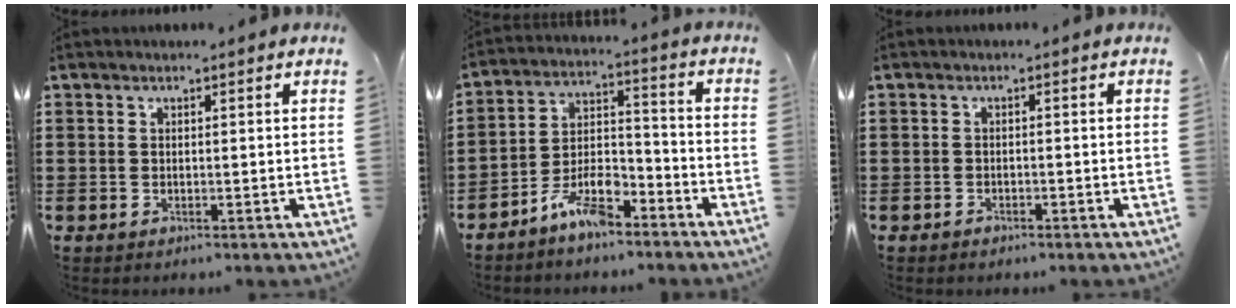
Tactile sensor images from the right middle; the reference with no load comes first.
{"total": 7.9, "force": [-6.4, 2.5, 4.0], "torque": [-0.080, 0.012, -0.123]}
{"total": 1.0, "force": [-0.9, 0.4, 0.1], "torque": [-0.004, 0.002, -0.020]}